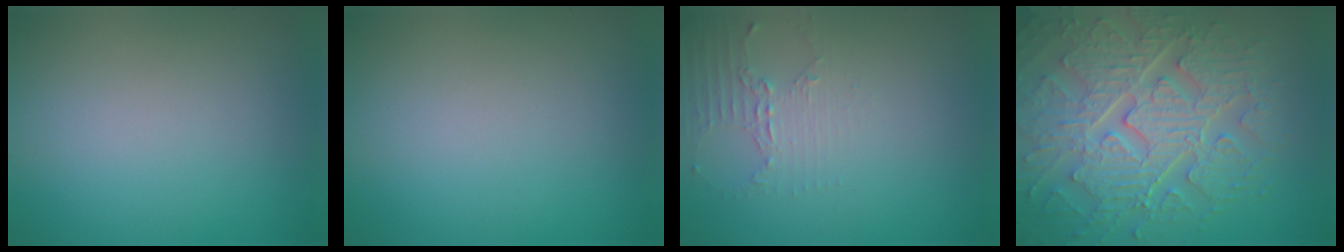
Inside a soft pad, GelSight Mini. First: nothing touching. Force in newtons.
{"total": 0.0}
{"total": 2.0, "press": 1.5, "slide": 1.4}
{"total": 9.4, "press": 6.8, "slide": 6.5}